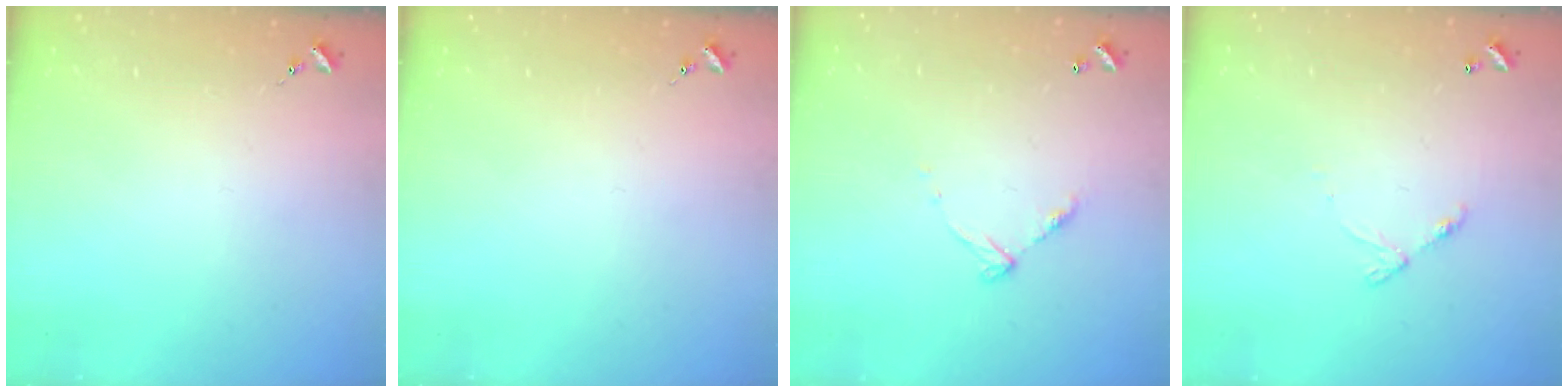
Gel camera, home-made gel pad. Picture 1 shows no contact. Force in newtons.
{"total": 0.0}
{"total": 7.3, "press": 7.3, "slide": 0.6}
{"total": 6.5, "press": 6.4, "slide": 0.5}